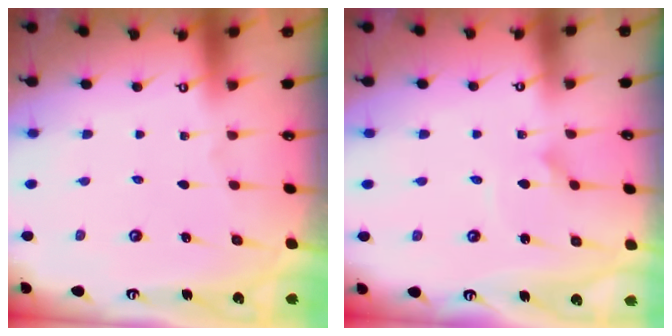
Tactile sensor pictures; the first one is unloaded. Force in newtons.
{"total": 1.5, "press": 1.5, "slide": 0.0}